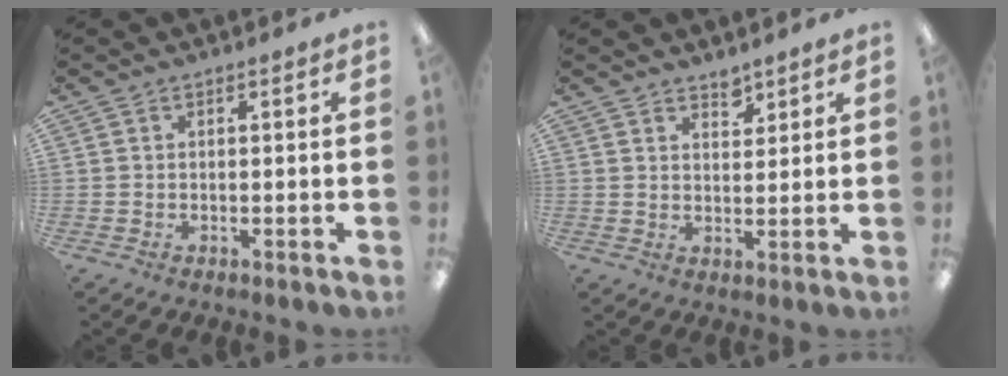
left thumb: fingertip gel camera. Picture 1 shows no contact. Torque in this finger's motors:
{"motor_torque": [-0.12, -0.05, -0.22, -0.27, 0.04]}